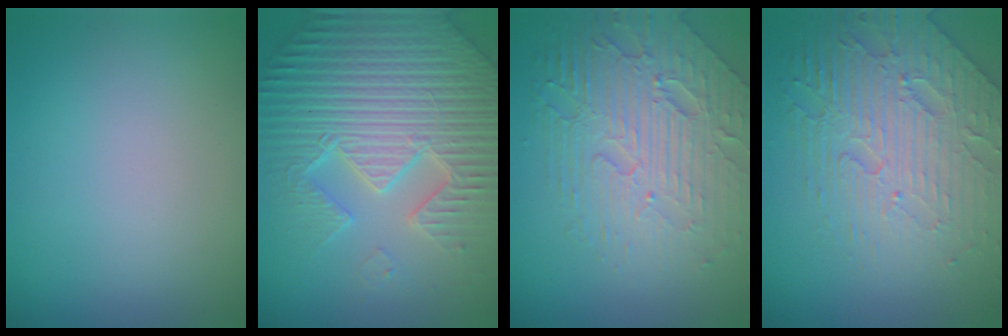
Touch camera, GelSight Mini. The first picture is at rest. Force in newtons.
{"total": 7.7, "press": 7.4, "slide": 2.1}
{"total": 7.0, "press": 5.1, "slide": 4.8}
{"total": 6.0, "press": 4.9, "slide": 3.5}